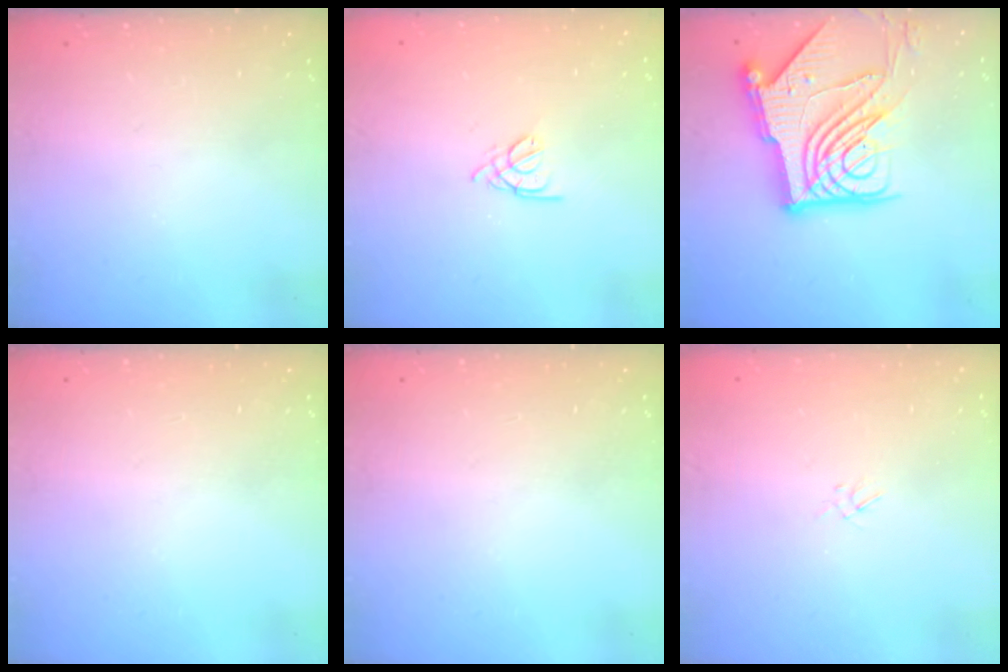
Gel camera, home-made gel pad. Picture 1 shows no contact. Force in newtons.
{"total": 1.8, "press": 1.7, "slide": 0.5}
{"total": 20.6, "press": 20.4, "slide": 2.3}
{"total": 0.0}
{"total": 0.0}
{"total": 1.0, "press": 0.9, "slide": 0.4}